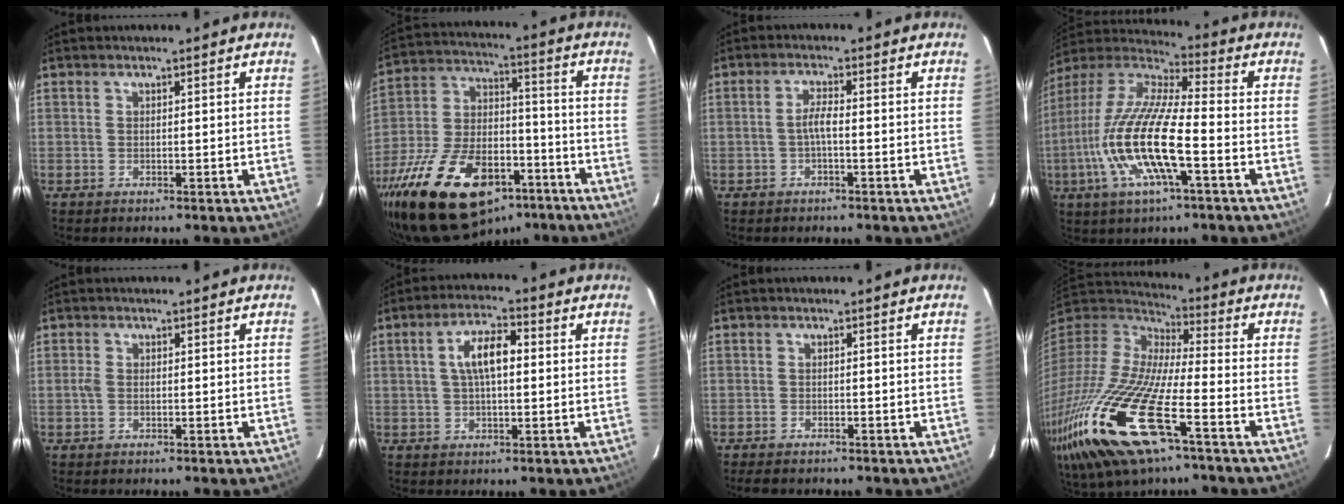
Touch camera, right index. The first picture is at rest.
{"total": 27.8, "force": [-17.4, 14.2, 16.4], "torque": [-0.329, -0.002, -0.265]}
{"total": 2.3, "force": [-0.9, 0.2, 2.1], "torque": [-0.042, 0.005, -0.018]}
{"total": 18.7, "force": [-5.9, 4.1, 17.3], "torque": [-0.347, -0.018, -0.120]}
{"total": 1.1, "force": [-0.3, 0.9, 0.6], "torque": [-0.013, 0.002, -0.007]}
{"total": 7.1, "force": [1.0, 2.9, 6.4], "torque": [-0.118, 0.017, 0.019]}
{"total": 3.4, "force": [-2.9, 1.2, 1.2], "torque": [-0.034, -0.007, -0.048]}
{"total": 30.2, "force": [-16.0, 8.1, 24.2], "torque": [-0.493, -0.077, -0.303]}